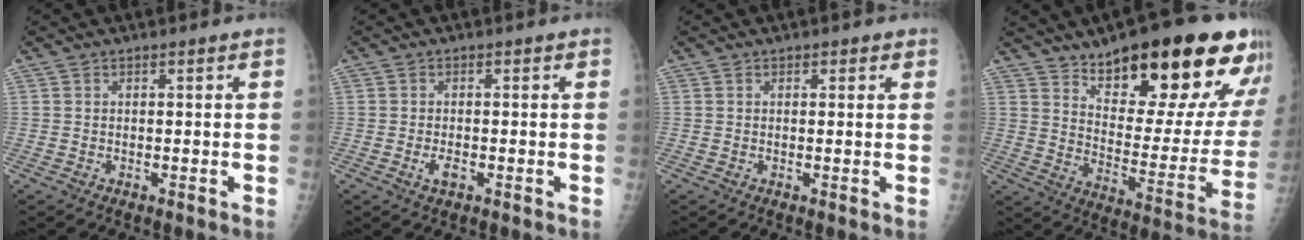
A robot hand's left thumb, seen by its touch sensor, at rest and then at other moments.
{"total": 2.2, "force": [-0.8, 1.2, 1.6], "torque": [-0.028, 0.000, -0.013]}
{"total": 1.2, "force": [0.7, 0.7, 0.6], "torque": [0.002, -0.002, 0.005]}
{"total": 26.0, "force": [16.5, 8.8, 18.1], "torque": [-0.209, -0.069, 0.244]}